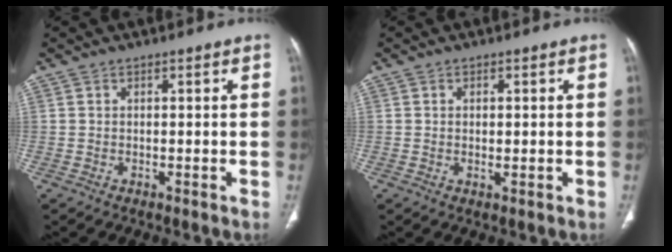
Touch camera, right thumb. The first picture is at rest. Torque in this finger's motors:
{"motor_torque": [-0.08, -0.40, -0.08, -0.09, -0.02]}